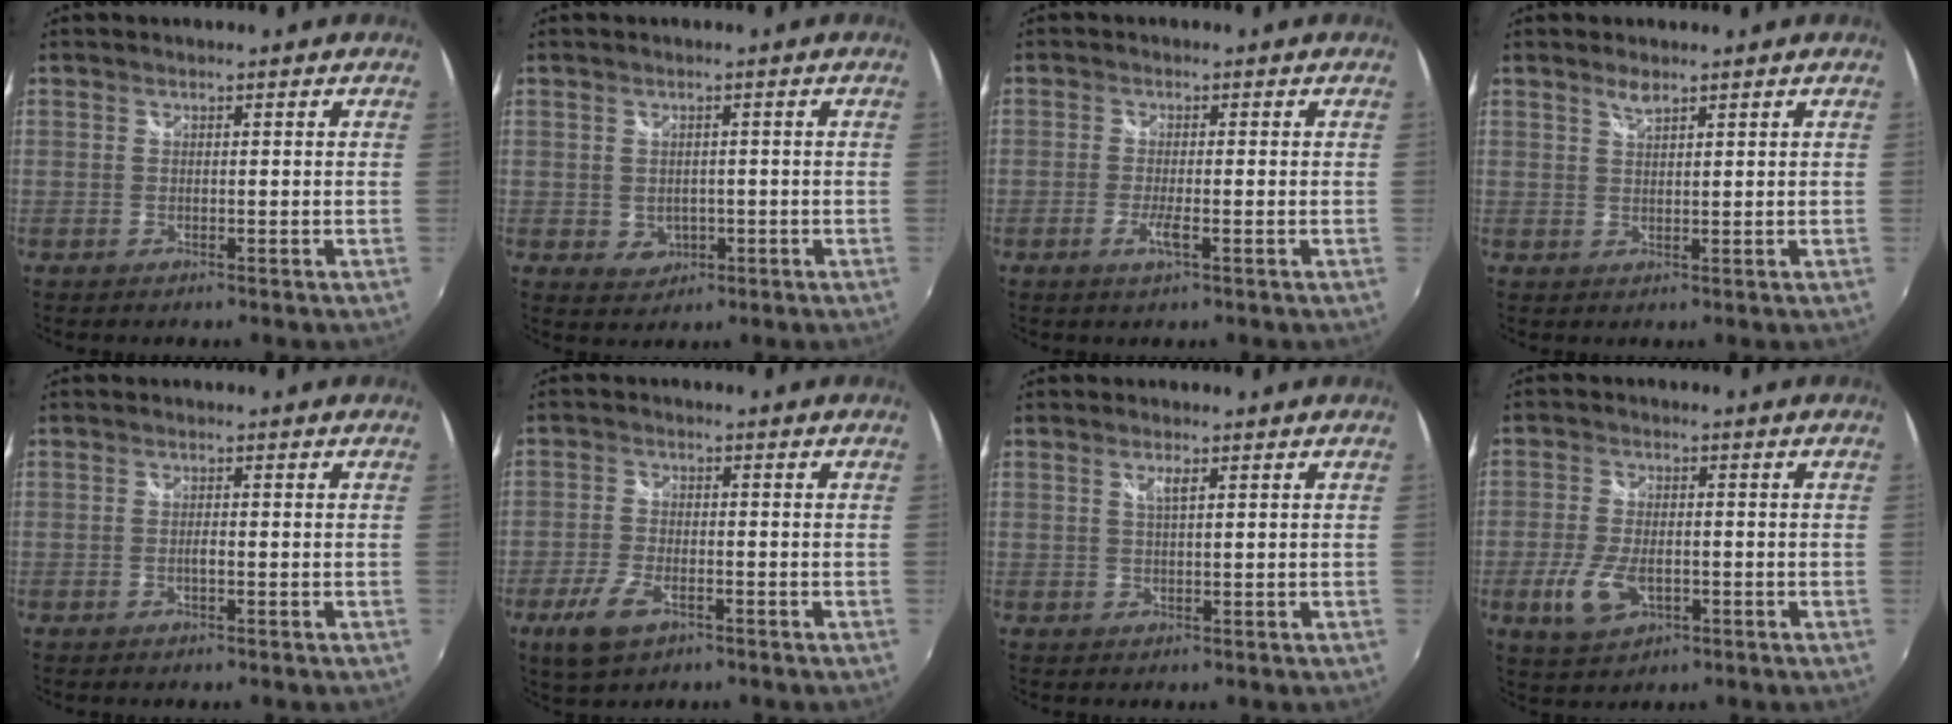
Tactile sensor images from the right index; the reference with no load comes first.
{"total": 3.5, "force": [-0.5, 3.2, 1.5], "torque": [-0.030, -0.001, 0.001]}
{"total": 2.8, "force": [-1.3, 0.1, 2.5], "torque": [-0.053, -0.007, -0.025]}
{"total": 2.0, "force": [1.7, 0.4, 1.1], "torque": [-0.018, 0.002, 0.030]}
{"total": 1.1, "force": [-0.4, 0.2, 1.0], "torque": [-0.020, 0.001, -0.008]}
{"total": 7.1, "force": [-3.8, 3.2, 5.0], "torque": [-0.124, -0.009, -0.069]}
{"total": 1.8, "force": [0.8, 0.3, 1.6], "torque": [-0.029, 0.001, 0.013]}
{"total": 8.0, "force": [-2.7, 4.4, 6.1], "torque": [-0.142, -0.011, -0.048]}